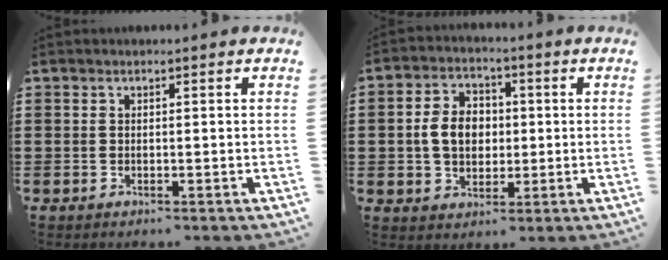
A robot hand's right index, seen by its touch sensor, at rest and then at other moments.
{"total": 6.7, "force": [-0.1, 5.0, 4.4], "torque": [-0.102, 0.008, -0.010]}